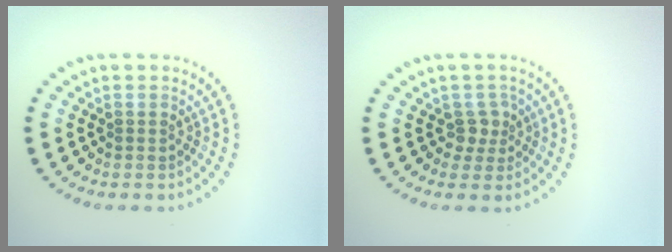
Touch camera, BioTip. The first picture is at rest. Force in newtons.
{"total": 1.8, "press": 1.3, "slide": 1.3}